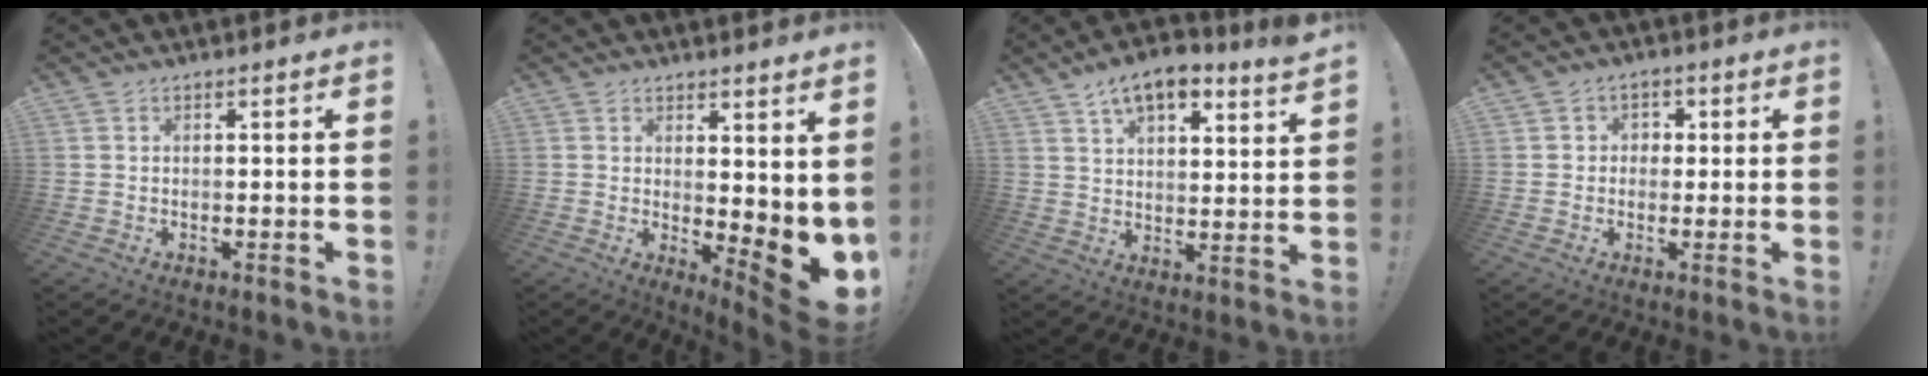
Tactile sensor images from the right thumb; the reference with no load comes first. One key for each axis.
{"total": 4.3, "fx": 1.6, "fy": 0.9, "fz": 3.9, "tx": -0.045, "ty": -0.043, "tz": 0.032}
{"total": 9.9, "fx": 7.1, "fy": 3.5, "fz": 6.0, "tx": -0.096, "ty": -0.037, "tz": 0.126}
{"total": 3.0, "fx": 0.1, "fy": 2.9, "fz": 0.8, "tx": -0.007, "ty": 0.004, "tz": -0.001}